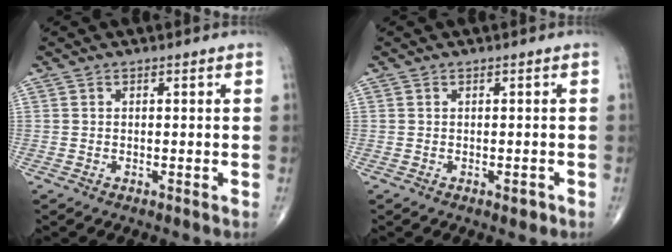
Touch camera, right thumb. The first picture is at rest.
{"total": 1.4, "force": [-0.6, 0.7, 1.0], "torque": [-0.009, -0.001, -0.007]}